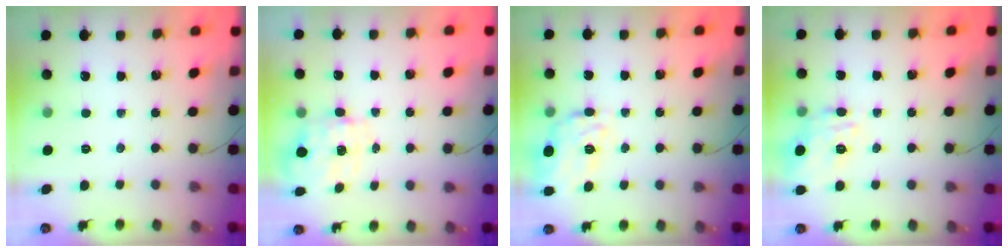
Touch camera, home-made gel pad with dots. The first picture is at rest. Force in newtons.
{"total": 3.9, "press": 3.8, "slide": 0.9}
{"total": 14.3, "press": 14.1, "slide": 2.7}
{"total": 16.0, "press": 16.0, "slide": 0.9}